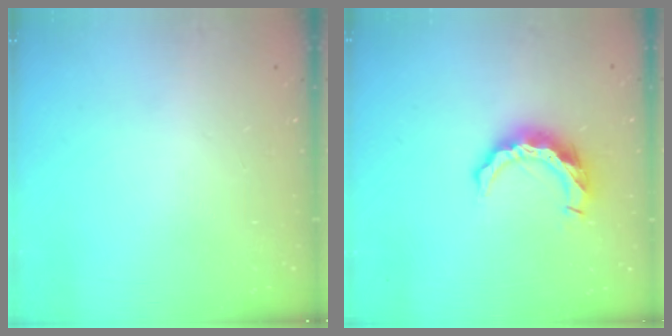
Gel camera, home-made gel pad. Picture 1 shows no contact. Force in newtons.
{"total": 9.5, "press": 9.5, "slide": 0.7}